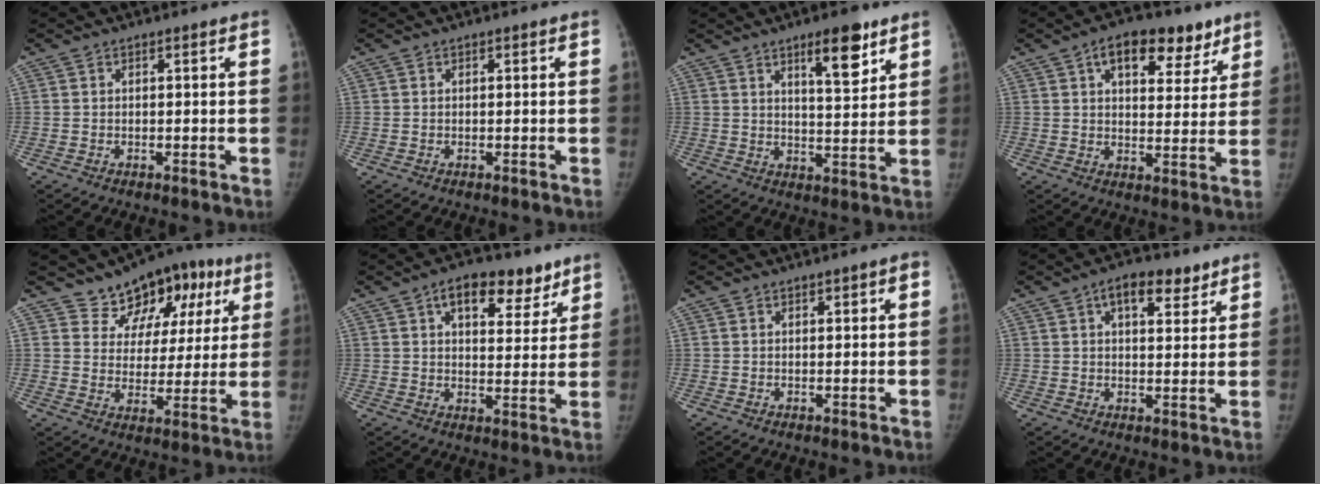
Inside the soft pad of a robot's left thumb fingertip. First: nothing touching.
{"total": 0.0}
{"total": 8.9, "force": [5.5, 2.5, 6.5], "torque": [-0.080, -0.036, 0.085]}
{"total": 13.2, "force": [7.3, 7.1, 8.3], "torque": [-0.075, -0.016, 0.105]}
{"total": 13.6, "force": [7.8, 9.2, 6.3], "torque": [-0.028, -0.016, 0.115]}
{"total": 11.9, "force": [6.9, 6.3, 7.4], "torque": [-0.067, -0.022, 0.099]}
{"total": 1.9, "force": [0.6, 0.7, 1.7], "torque": [-0.020, 0.004, 0.009]}
{"total": 7.8, "force": [4.4, 3.8, 5.2], "torque": [-0.052, -0.014, 0.062]}